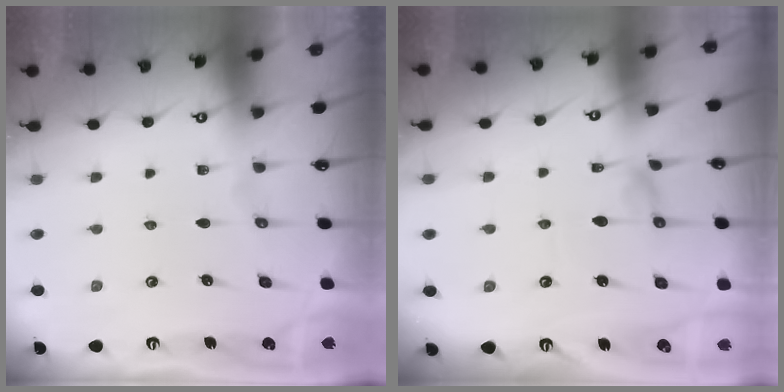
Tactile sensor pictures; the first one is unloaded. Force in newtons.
{"total": 0.0}